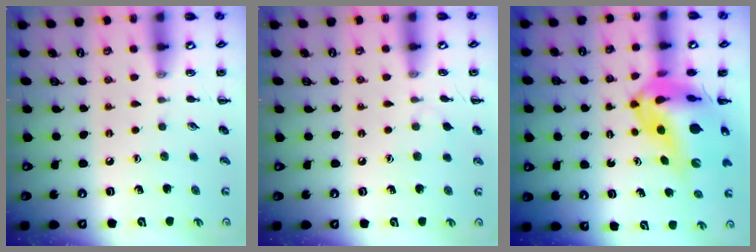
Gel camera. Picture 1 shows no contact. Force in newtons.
{"total": 4.3, "press": 4.1, "slide": 1.4}
{"total": 11.3, "press": 10.7, "slide": 3.4}